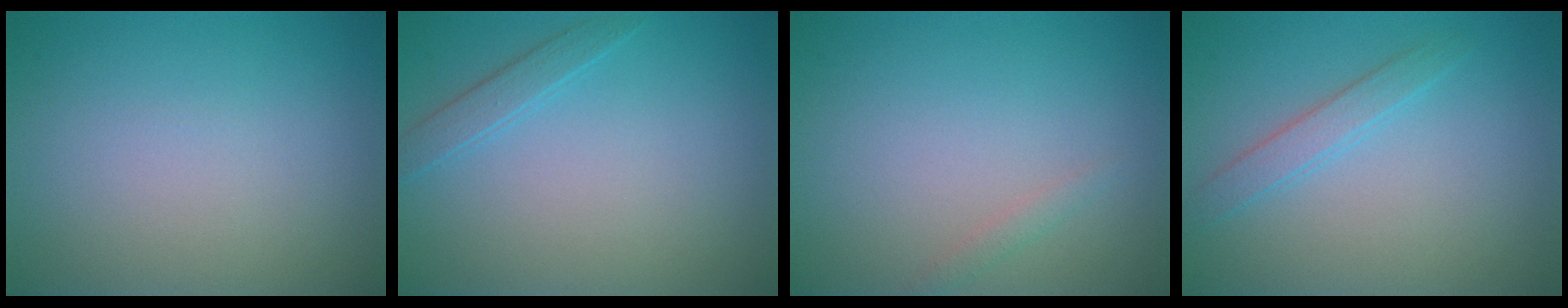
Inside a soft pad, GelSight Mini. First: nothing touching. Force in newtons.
{"total": 1.4, "press": 1.4, "slide": 0.1}
{"total": 0.7, "press": 0.7, "slide": 0.0}
{"total": 1.8, "press": 1.8, "slide": 0.0}